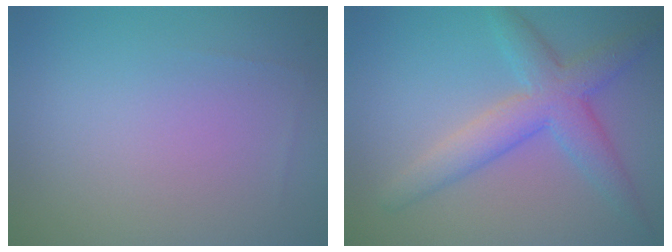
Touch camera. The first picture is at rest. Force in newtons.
{"total": 5.1, "press": 5.1, "slide": 0.1}